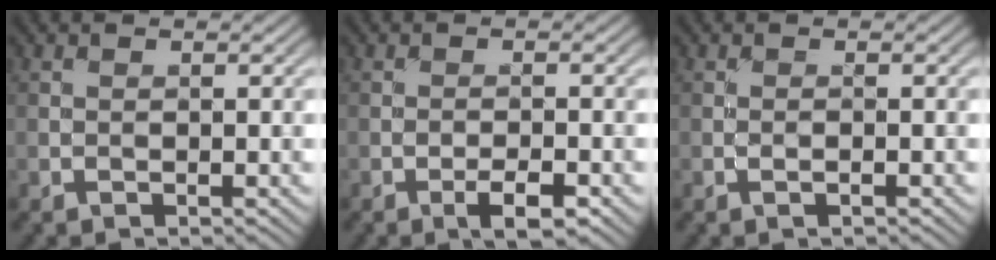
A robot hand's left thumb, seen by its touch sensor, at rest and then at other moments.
{"total": 3.0, "force": [-1.6, 0.8, 2.4], "torque": [-0.043, 0.001, -0.030]}
{"total": 0.5, "force": [-0.3, 0.0, 0.5], "torque": [-0.012, 0.002, -0.007]}